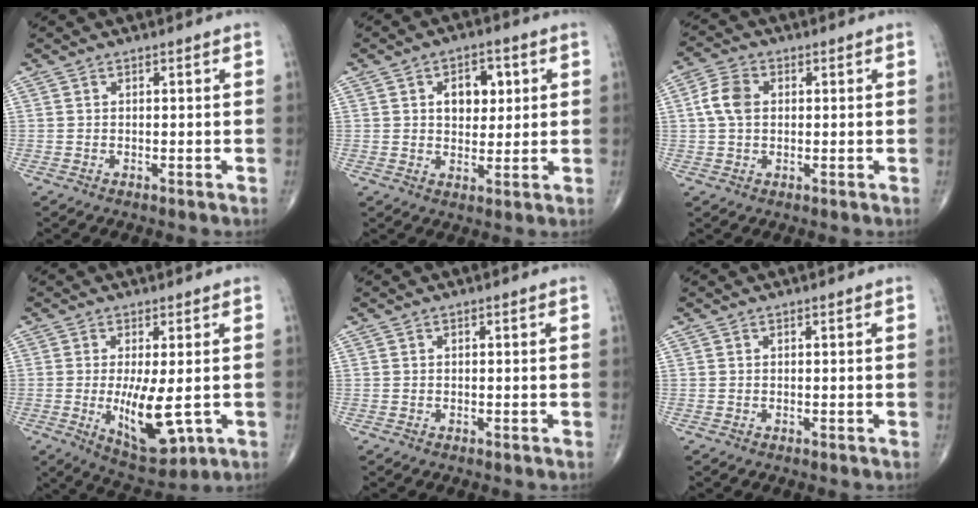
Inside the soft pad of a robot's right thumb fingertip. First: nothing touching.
{"total": 7.4, "force": [1.9, 4.9, 5.2], "torque": [-0.042, -0.005, 0.028]}
{"total": 5.6, "force": [0.7, 3.9, 3.9], "torque": [-0.081, 0.011, 0.009]}
{"total": 10.4, "force": [-1.3, 3.7, 9.7], "torque": [-0.159, -0.027, -0.007]}
{"total": 0.0}
{"total": 0.0}